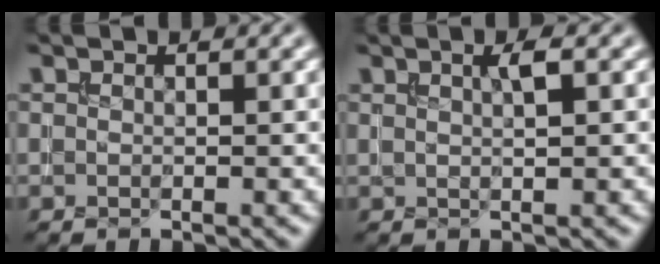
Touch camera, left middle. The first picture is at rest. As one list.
[{"total": 1.6, "force": [0.6, 0.3, 1.5], "torque": [-0.026, 0.000, 0.009]}]